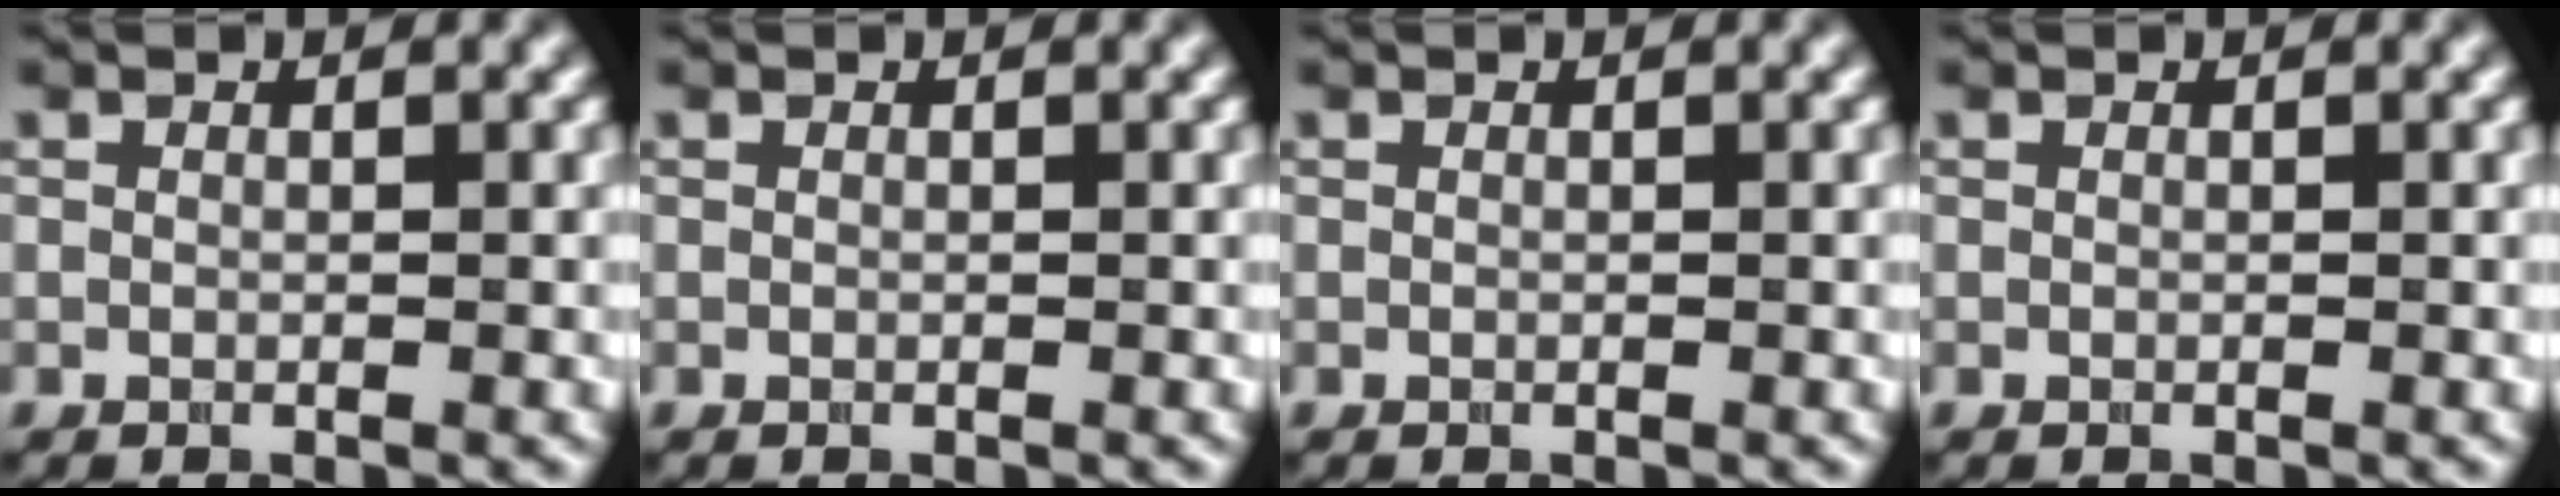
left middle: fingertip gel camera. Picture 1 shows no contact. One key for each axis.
{"total": 0.0}
{"total": 0.0}
{"total": 0.0}